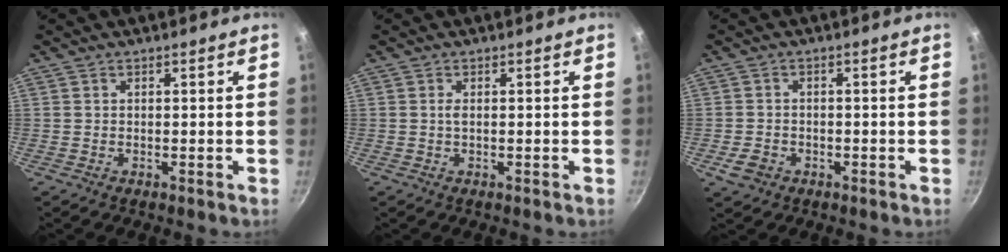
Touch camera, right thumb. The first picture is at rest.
{"total": 0.8, "force": [0.1, 0.2, 0.8], "torque": [-0.018, 0.000, 0.001]}
{"total": 3.7, "force": [-1.6, 2.9, 1.7], "torque": [-0.030, 0.013, -0.025]}